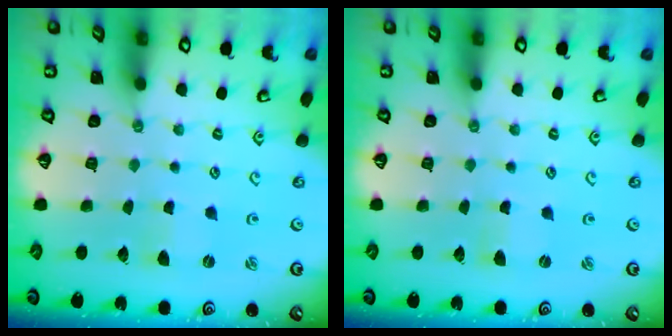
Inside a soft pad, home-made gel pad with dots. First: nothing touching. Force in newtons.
{"total": 0.0}